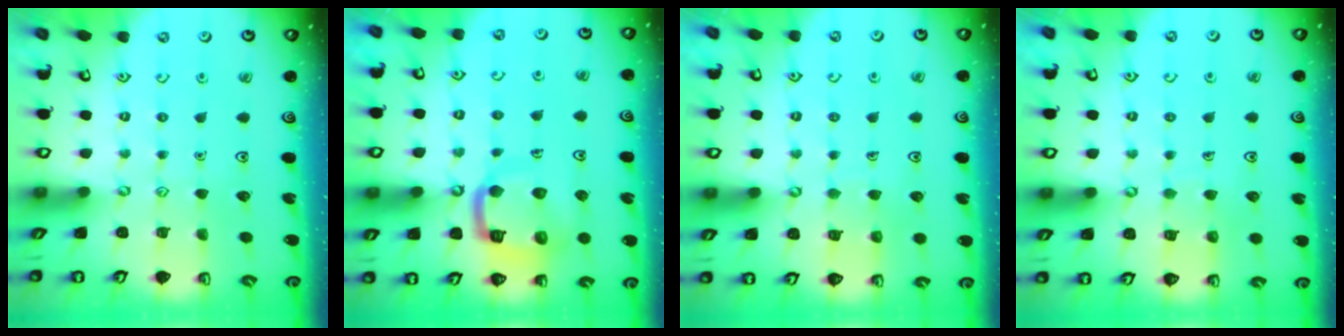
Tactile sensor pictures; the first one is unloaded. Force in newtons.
{"total": 12.8, "press": 12.7, "slide": 1.3}
{"total": 6.9, "press": 6.9, "slide": 0.6}
{"total": 6.9, "press": 6.9, "slide": 0.6}